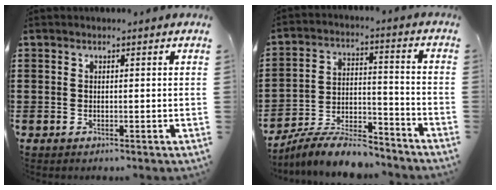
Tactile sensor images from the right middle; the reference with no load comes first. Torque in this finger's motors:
{"motor_torque": [0.83, -0.24, 0.63, 0.14]}